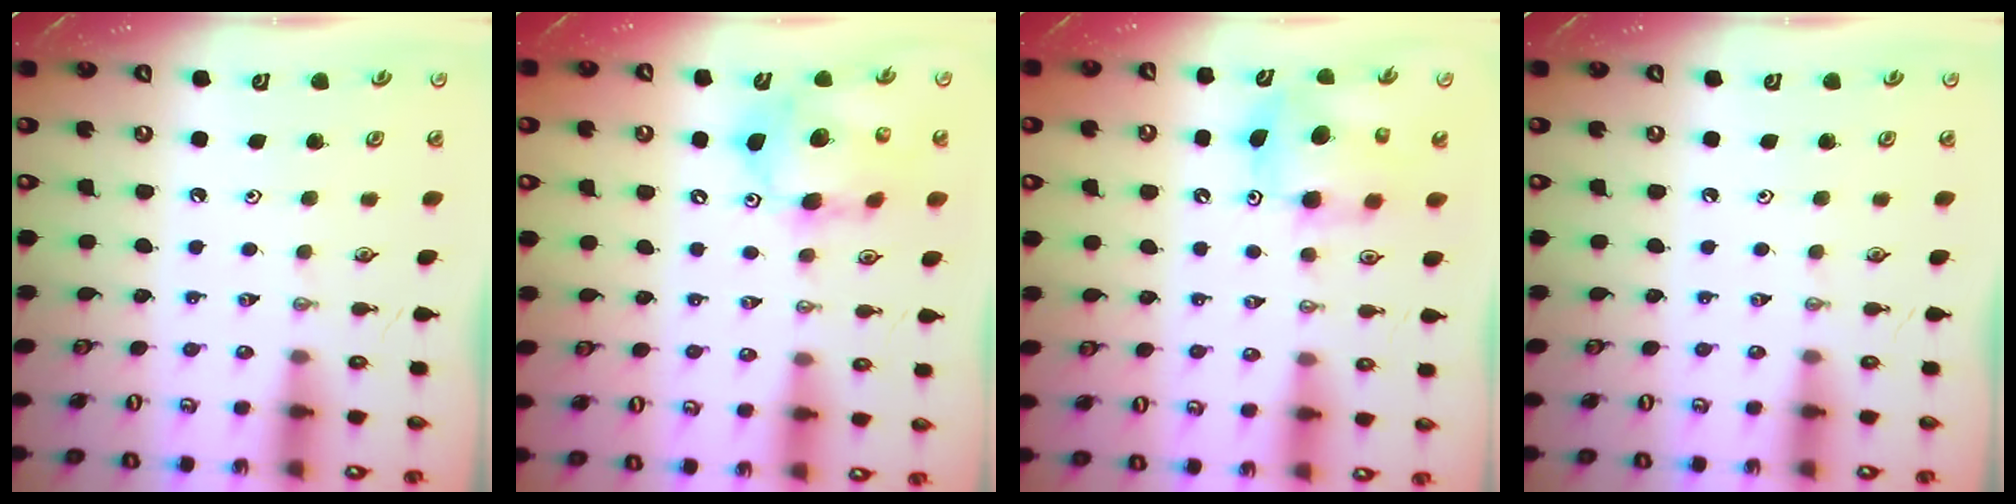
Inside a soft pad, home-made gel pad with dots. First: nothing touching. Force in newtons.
{"total": 13.7, "press": 13.4, "slide": 2.6}
{"total": 7.9, "press": 7.8, "slide": 0.3}
{"total": 0.0}